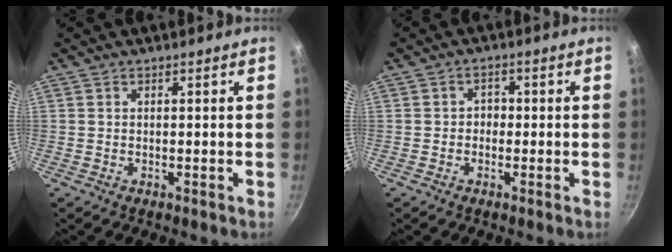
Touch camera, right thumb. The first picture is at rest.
{"total": 2.1, "force": [-0.5, 1.8, 1.0], "torque": [0.000, 0.008, -0.011]}